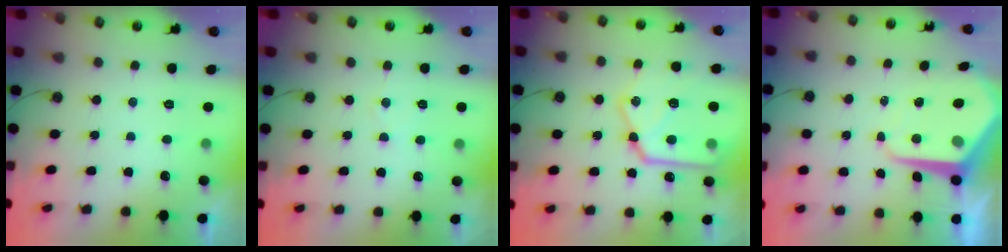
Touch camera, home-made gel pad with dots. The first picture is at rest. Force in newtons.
{"total": 5.3, "press": 5.3, "slide": 0.5}
{"total": 21.7, "press": 21.6, "slide": 2.4}
{"total": 10.6, "press": 10.6, "slide": 0.9}